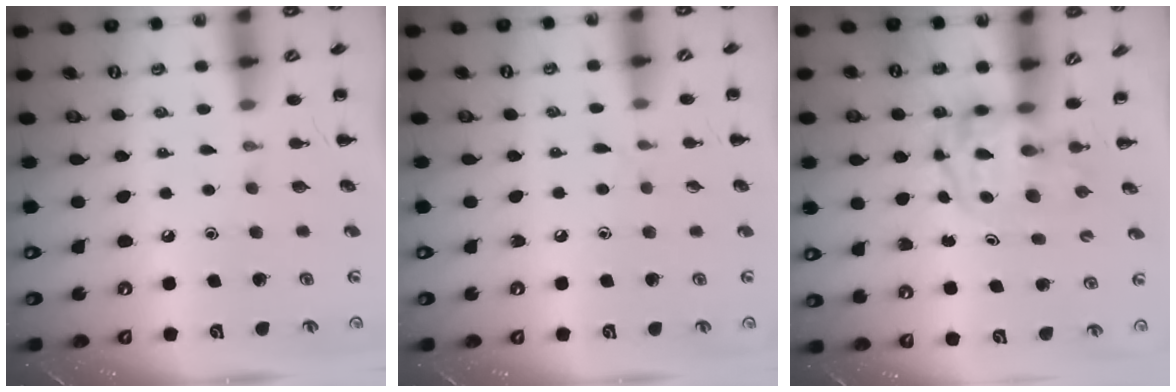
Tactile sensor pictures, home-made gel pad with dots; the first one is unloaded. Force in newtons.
{"total": 4.4, "press": 4.0, "slide": 2.0}
{"total": 3.8, "press": 3.7, "slide": 0.8}